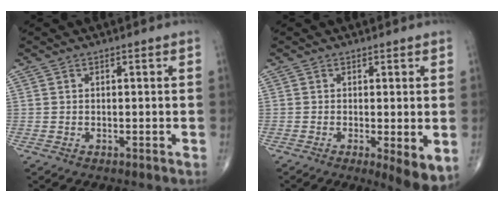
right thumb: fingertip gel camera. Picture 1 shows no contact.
{"total": 5.9, "force": [-1.1, 1.4, 5.6], "torque": [-0.086, -0.020, -0.018]}